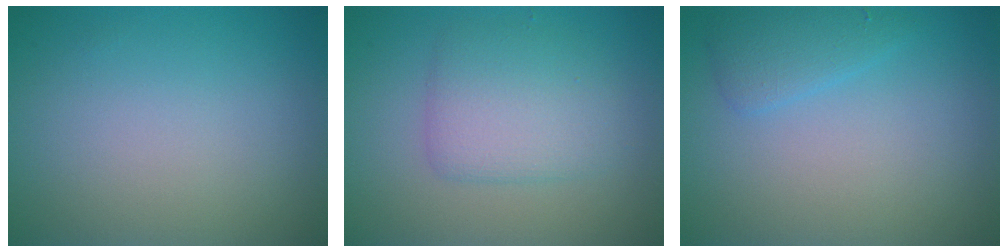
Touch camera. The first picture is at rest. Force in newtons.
{"total": 3.8, "press": 3.8, "slide": 0.2}
{"total": 1.9, "press": 1.9, "slide": 0.1}